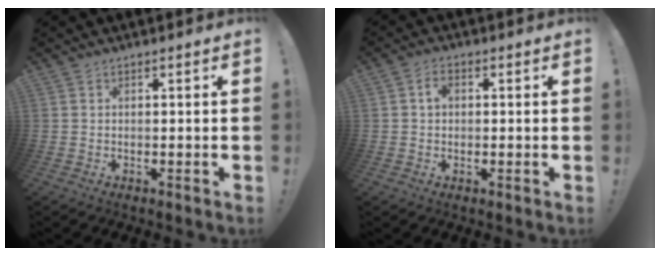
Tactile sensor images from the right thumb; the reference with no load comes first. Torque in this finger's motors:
{"motor_torque": [0.23, 0.59, 0.00, 0.01, 0.01]}